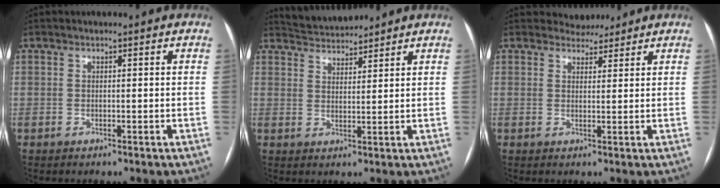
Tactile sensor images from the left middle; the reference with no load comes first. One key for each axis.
{"total": 5.2, "fx": 5.2, "fy": 0.6, "fz": 0.2, "tx": -0.012, "ty": 0.021, "tz": 0.090}
{"total": 3.0, "fx": 2.8, "fy": 1.2, "fz": -0.2, "tx": 0.003, "ty": 0.003, "tz": 0.040}